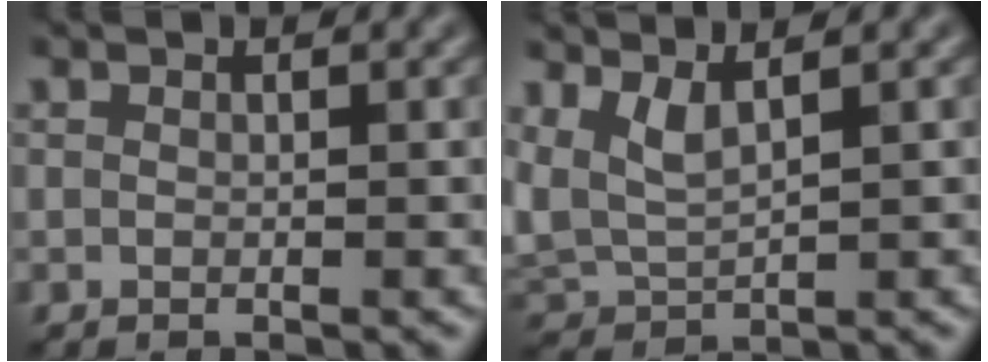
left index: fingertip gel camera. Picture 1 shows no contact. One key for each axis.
{"total": 3.0, "fx": 1.7, "fy": 1.0, "fz": 2.2, "tx": -0.061, "ty": -0.001, "tz": 0.042}